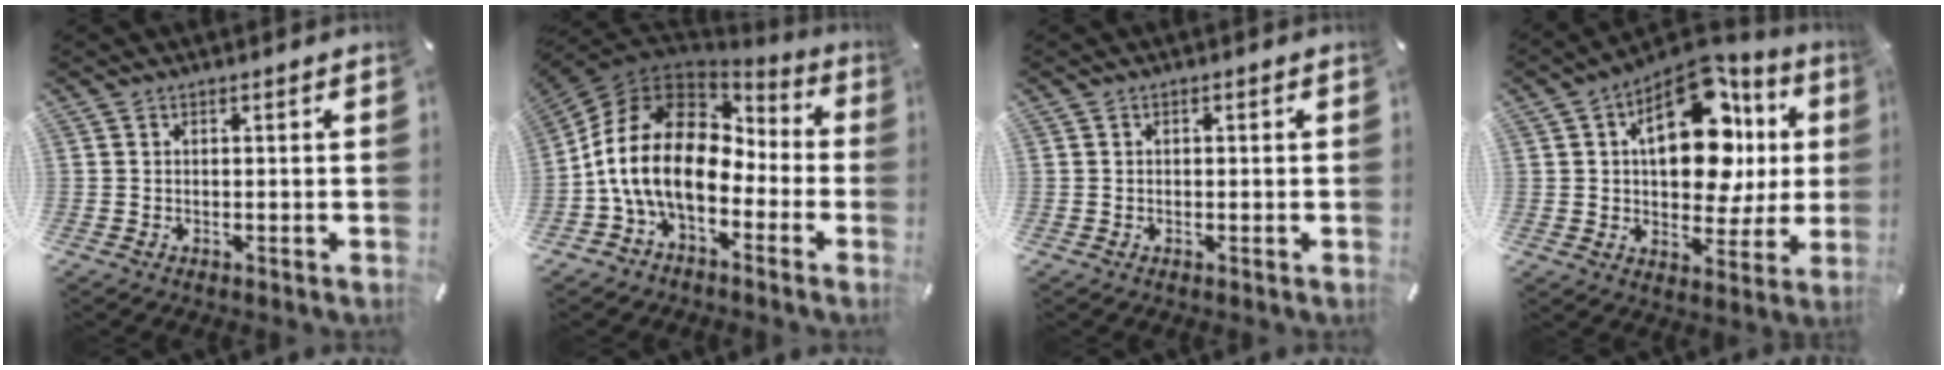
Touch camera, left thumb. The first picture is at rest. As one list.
[{"total": 17.6, "force": [-2.7, 11.7, 12.9], "torque": [-0.276, 0.021, -0.049]}, {"total": 0.7, "force": [-0.2, 0.5, 0.5], "torque": [-0.010, 0.001, -0.004]}, {"total": 21.5, "force": [5.6, 12.8, 16.4], "torque": [-0.238, -0.029, 0.091]}]